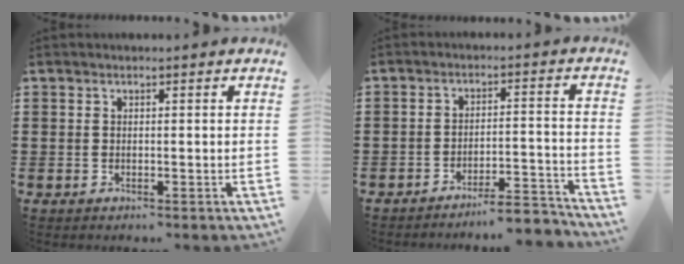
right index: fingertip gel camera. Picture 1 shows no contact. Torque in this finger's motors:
{"motor_torque": [-0.86, 1.03, -0.21, 0.00]}